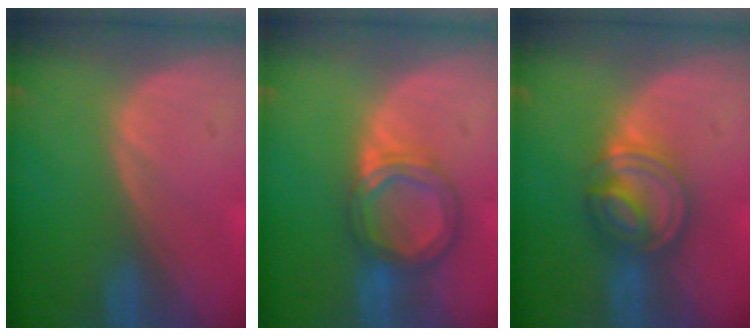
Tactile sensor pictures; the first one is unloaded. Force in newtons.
{"total": 6.2, "press": 5.8, "slide": 2.4}
{"total": 7.0, "press": 6.3, "slide": 3.1}